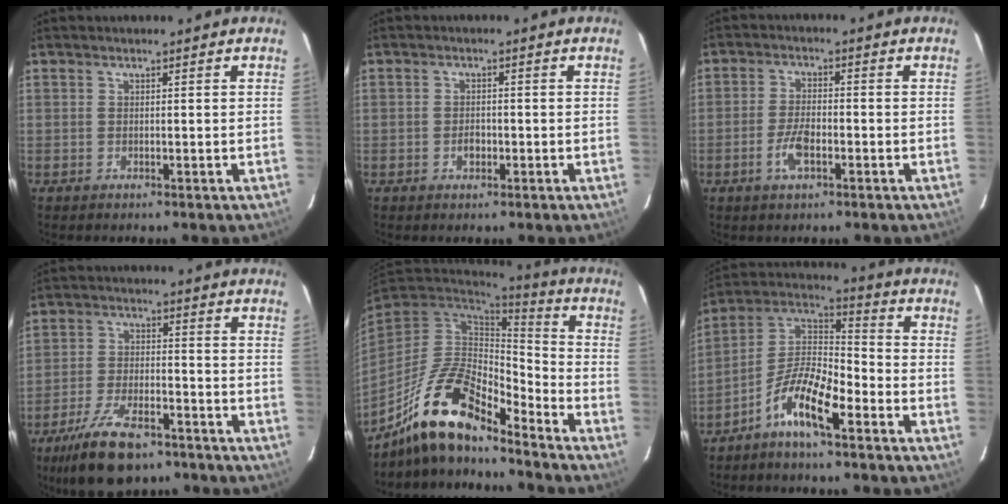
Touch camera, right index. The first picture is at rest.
{"total": 2.1, "force": [-0.8, 1.6, 1.1], "torque": [-0.020, 0.005, -0.012]}
{"total": 5.3, "force": [-2.4, 2.3, 4.2], "torque": [-0.090, 0.000, -0.044]}
{"total": 13.7, "force": [-9.6, 5.7, 7.9], "torque": [-0.176, -0.015, -0.165]}
{"total": 16.8, "force": [-12.7, 5.1, 9.8], "torque": [-0.204, -0.009, -0.240]}
{"total": 11.0, "force": [-6.6, 3.1, 8.2], "torque": [-0.167, 0.015, -0.128]}